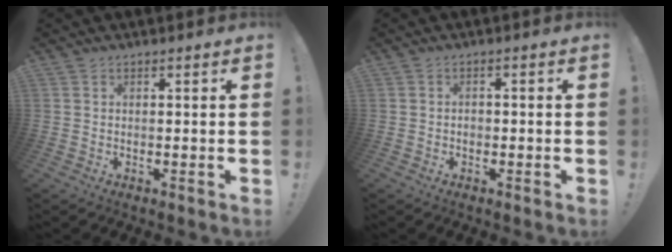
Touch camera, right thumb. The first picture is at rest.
{"total": 1.2, "force": [-0.8, 0.8, 0.5], "torque": [-0.010, 0.005, -0.015]}